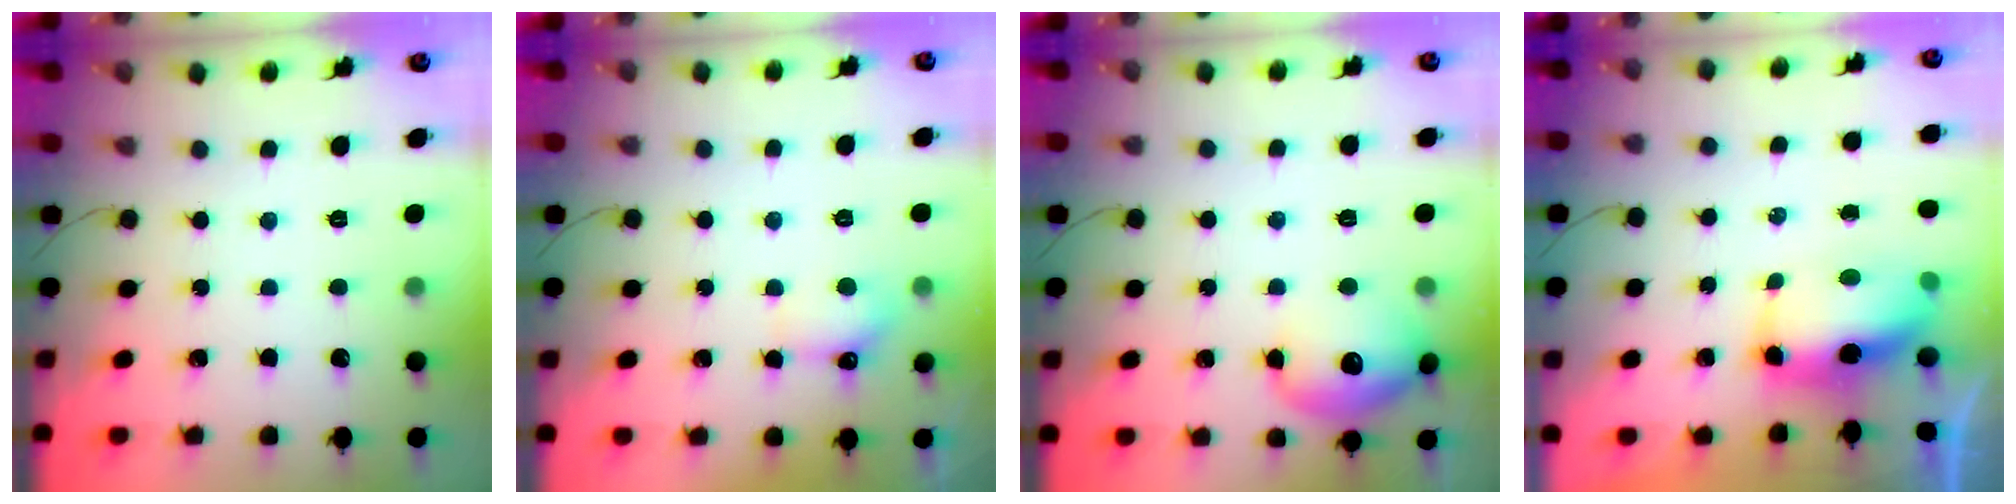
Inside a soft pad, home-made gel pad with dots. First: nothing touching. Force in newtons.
{"total": 6.0, "press": 5.9, "slide": 1.1}
{"total": 12.8, "press": 12.6, "slide": 2.2}
{"total": 8.8, "press": 8.7, "slide": 1.4}